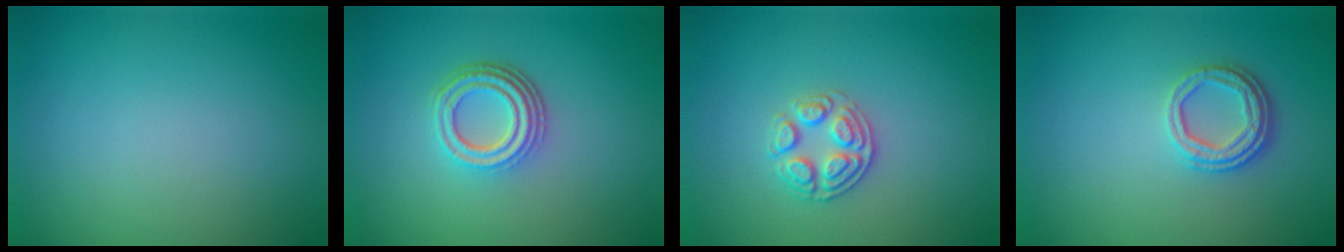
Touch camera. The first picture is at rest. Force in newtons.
{"total": 4.2, "press": 3.1, "slide": 2.7}
{"total": 2.7, "press": 2.5, "slide": 0.9}
{"total": 3.2, "press": 2.5, "slide": 2.0}